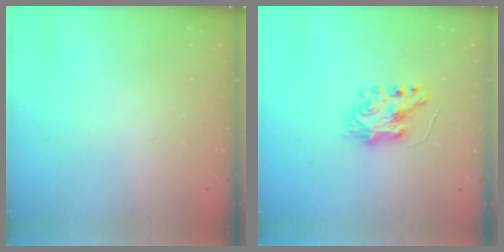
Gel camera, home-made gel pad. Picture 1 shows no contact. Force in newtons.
{"total": 7.3, "press": 7.2, "slide": 0.6}